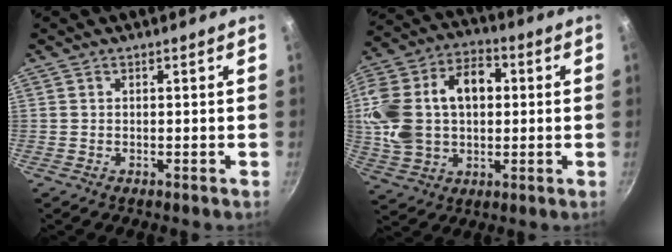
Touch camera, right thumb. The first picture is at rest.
{"total": 19.3, "force": [2.1, 13.4, 13.8], "torque": [-0.249, 0.034, 0.035]}